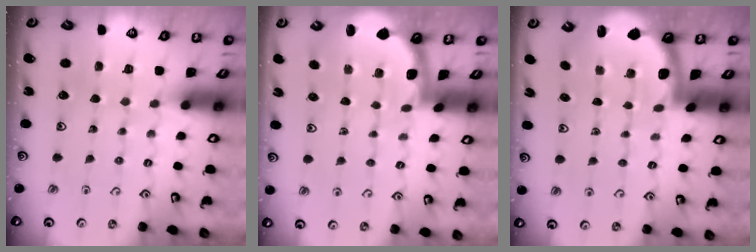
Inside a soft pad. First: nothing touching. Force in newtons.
{"total": 1.7, "press": 1.7, "slide": 0.0}
{"total": 1.6, "press": 1.6, "slide": 0.1}